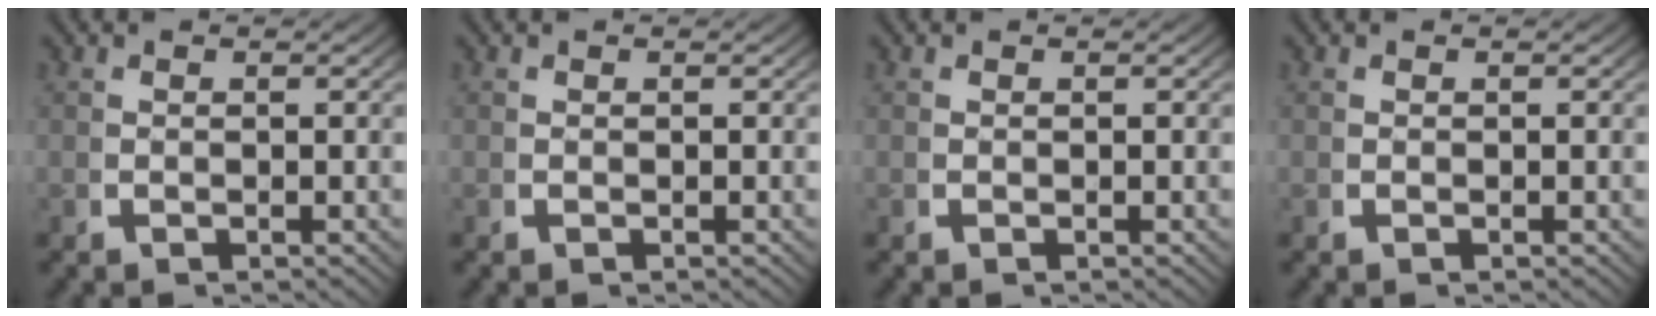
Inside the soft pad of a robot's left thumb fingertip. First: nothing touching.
{"total": 0.0}
{"total": 0.0}
{"total": 0.0}